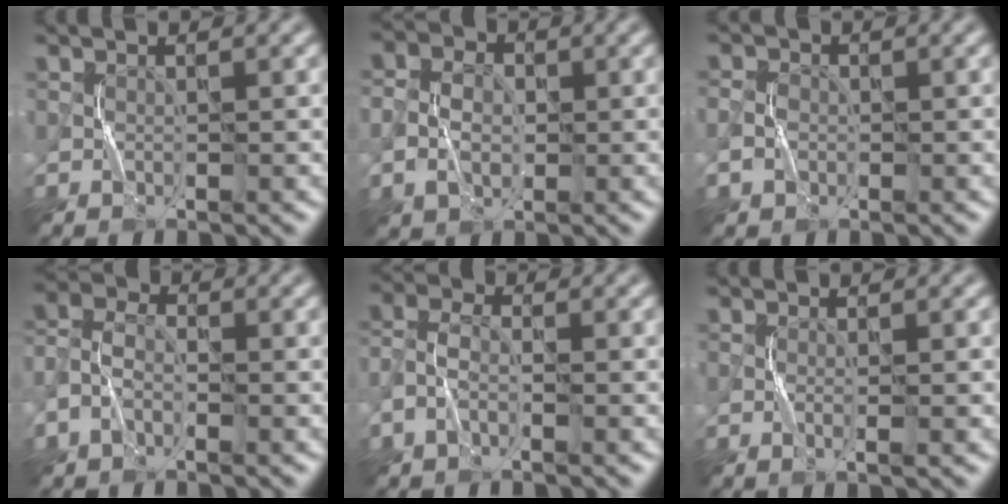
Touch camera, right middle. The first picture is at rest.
{"total": 3.2, "force": [-0.3, 2.5, 2.0], "torque": [-0.038, 0.001, -0.004]}
{"total": 1.4, "force": [-0.4, 1.2, 0.7], "torque": [-0.019, -0.003, -0.005]}
{"total": 3.2, "force": [-1.2, 2.1, 2.1], "torque": [-0.053, 0.007, -0.035]}
{"total": 2.4, "force": [-1.0, 1.3, 1.8], "torque": [-0.048, 0.005, -0.029]}
{"total": 0.8, "force": [-0.2, -0.2, 0.8], "torque": [-0.021, -0.002, -0.004]}